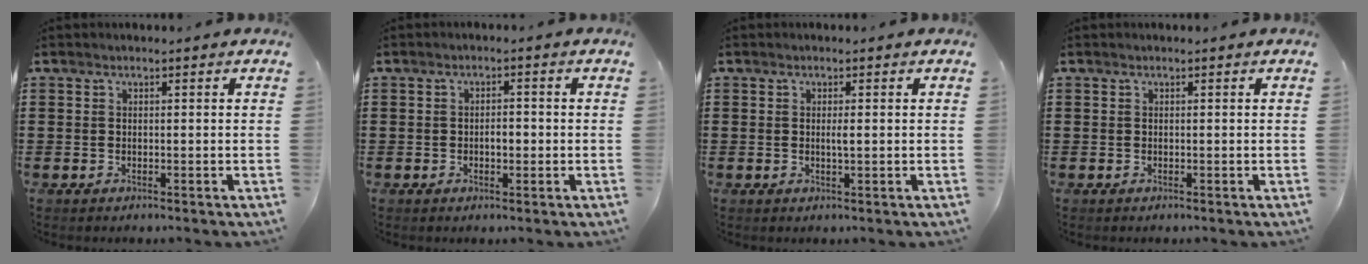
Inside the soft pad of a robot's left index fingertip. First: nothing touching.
{"total": 2.1, "force": [-0.4, 1.0, 1.8], "torque": [-0.036, 0.004, -0.011]}
{"total": 1.2, "force": [0.1, 0.1, 1.2], "torque": [-0.025, -0.002, 0.000]}
{"total": 0.0}